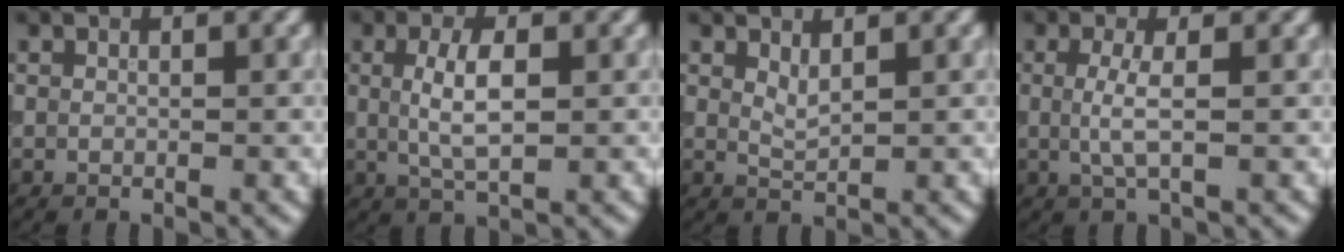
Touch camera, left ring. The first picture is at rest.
{"total": 3.6, "force": [0.4, 1.3, 3.4], "torque": [-0.072, 0.002, 0.007]}
{"total": 1.2, "force": [0.8, 0.4, 0.9], "torque": [-0.022, -0.003, 0.018]}
{"total": 2.3, "force": [0.0, 0.5, 2.3], "torque": [-0.048, -0.002, 0.000]}